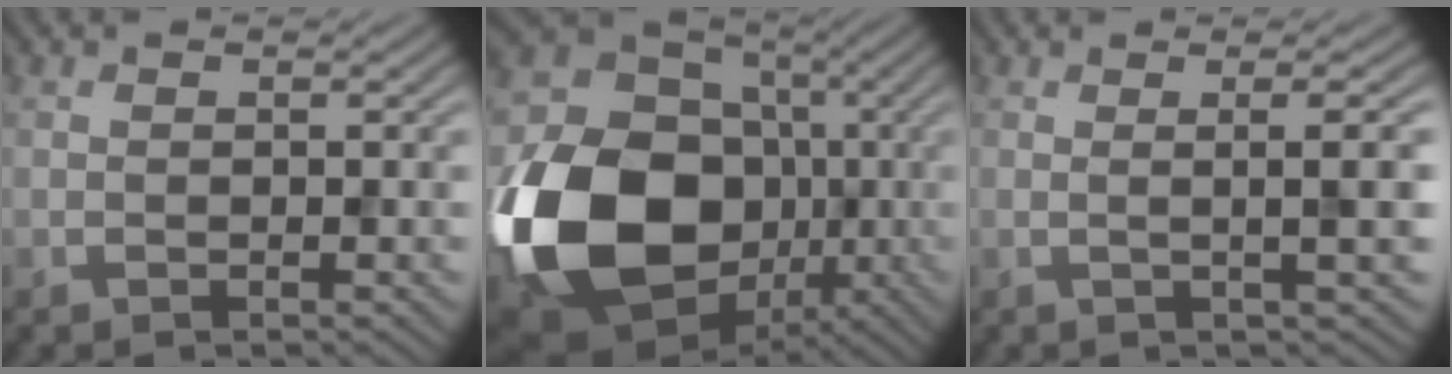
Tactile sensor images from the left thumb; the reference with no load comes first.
{"total": 19.1, "force": [-4.0, 15.1, 10.9], "torque": [-0.248, -0.044, -0.068]}
{"total": 4.7, "force": [0.4, 0.8, 4.6], "torque": [-0.066, 0.012, 0.004]}